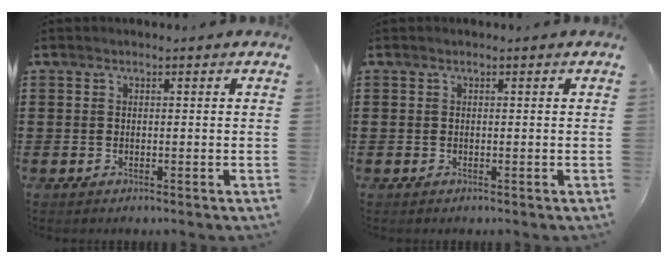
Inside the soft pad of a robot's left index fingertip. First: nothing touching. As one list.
[{"total": 0.0}]